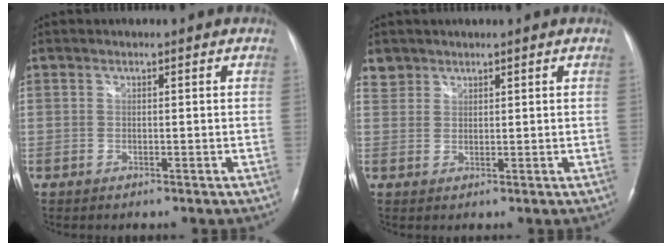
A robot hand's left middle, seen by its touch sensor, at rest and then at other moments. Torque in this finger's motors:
{"motor_torque": [0.08, -0.07, 0.10, 0.01]}